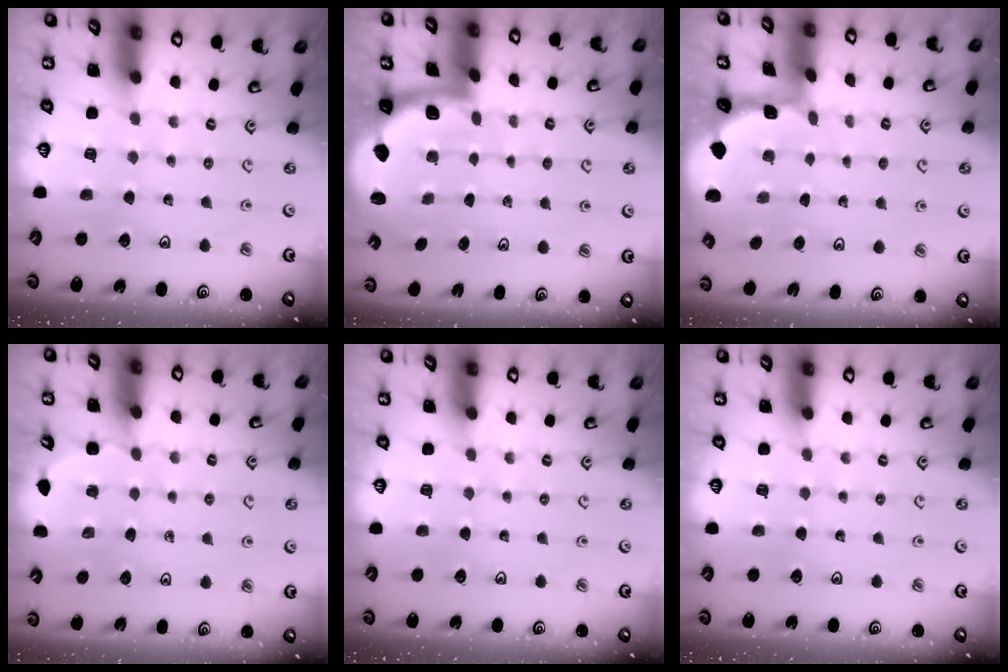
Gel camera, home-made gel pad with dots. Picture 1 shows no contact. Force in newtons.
{"total": 2.0, "press": 2.0, "slide": 0.5}
{"total": 1.3, "press": 1.2, "slide": 0.1}
{"total": 2.2, "press": 2.0, "slide": 1.1}
{"total": 0.0}
{"total": 0.0}